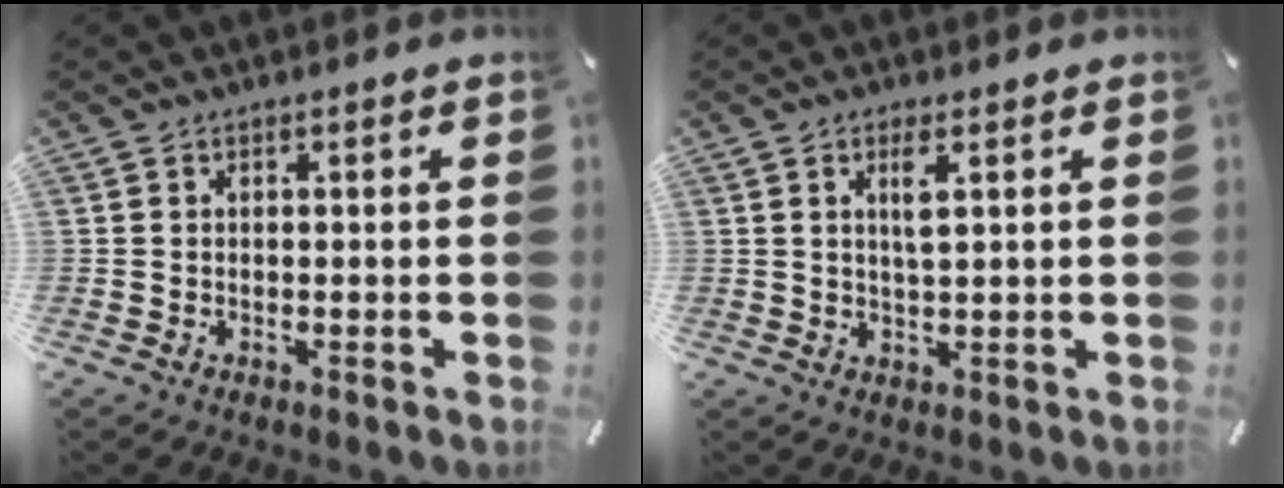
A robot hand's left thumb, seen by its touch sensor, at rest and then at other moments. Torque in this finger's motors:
{"motor_torque": [-0.09, -0.47, 0.11, 0.31, -0.01]}